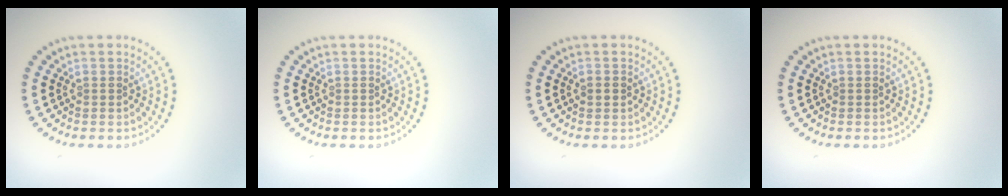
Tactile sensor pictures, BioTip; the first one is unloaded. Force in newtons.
{"total": 0.0}
{"total": 1.1, "press": 1.1, "slide": 0.1}
{"total": 0.0}